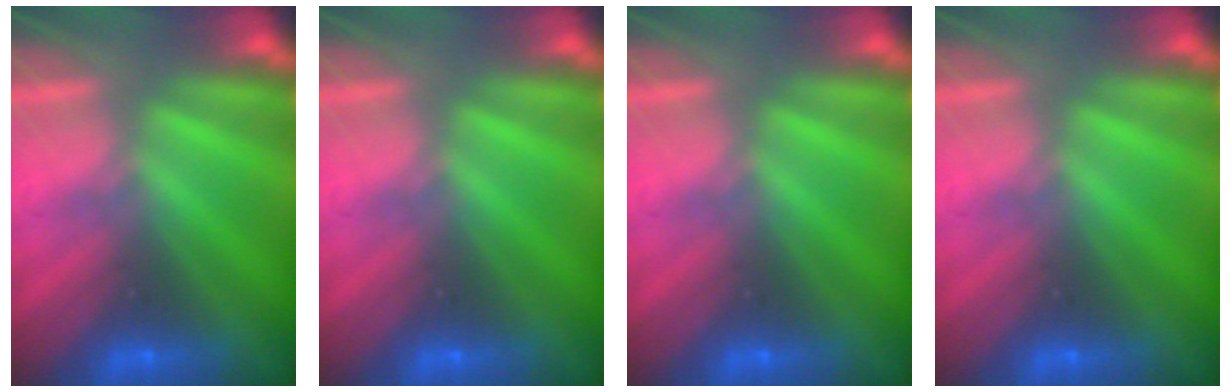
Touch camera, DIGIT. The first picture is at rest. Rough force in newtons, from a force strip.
{"total": 0.0}
{"total": 0.0}
{"total": 0.0}